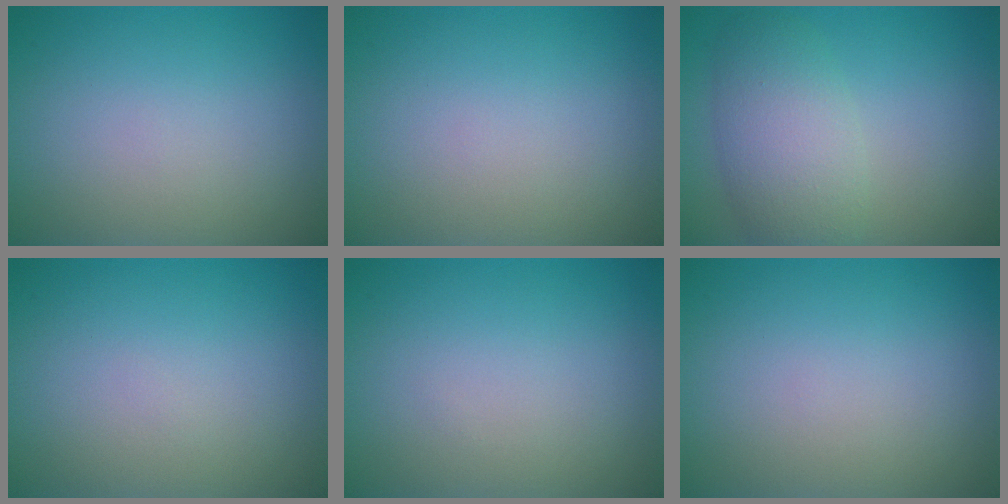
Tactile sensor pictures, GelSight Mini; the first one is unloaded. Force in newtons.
{"total": 0.0}
{"total": 5.3, "press": 5.3, "slide": 0.1}
{"total": 0.0}
{"total": 0.0}
{"total": 0.0}